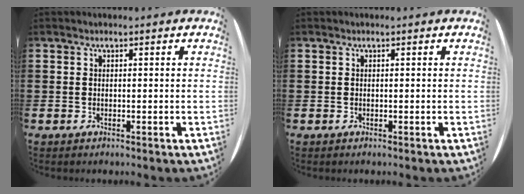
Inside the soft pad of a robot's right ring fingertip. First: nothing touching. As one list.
[{"total": 0.0}]